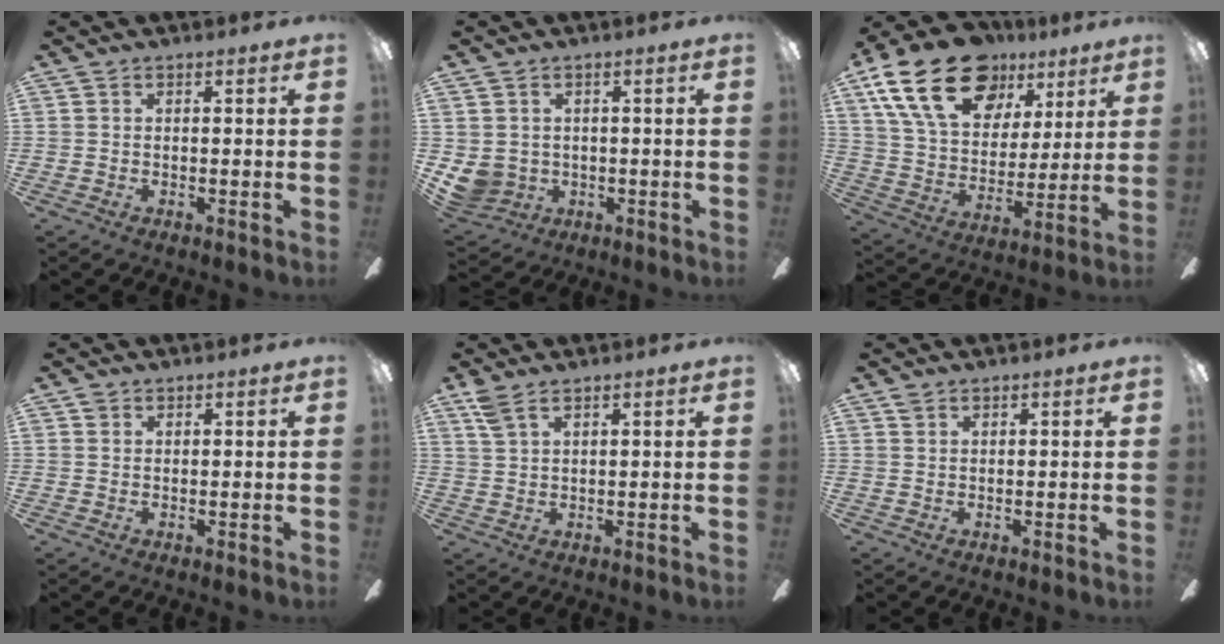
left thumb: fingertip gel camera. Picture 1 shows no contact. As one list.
[{"total": 5.3, "force": [0.2, 5.1, 1.5], "torque": [-0.052, -0.002, 0.005]}, {"total": 24.0, "force": [13.3, 14.6, 13.6], "torque": [-0.249, -0.058, 0.240]}, {"total": 1.1, "force": [0.8, 0.7, 0.1], "torque": [-0.001, 0.001, 0.016]}, {"total": 4.0, "force": [2.9, 1.4, 2.3], "torque": [-0.054, -0.006, 0.055]}, {"total": 1.2, "force": [1.0, 0.5, 0.3], "torque": [-0.008, 0.000, 0.020]}]